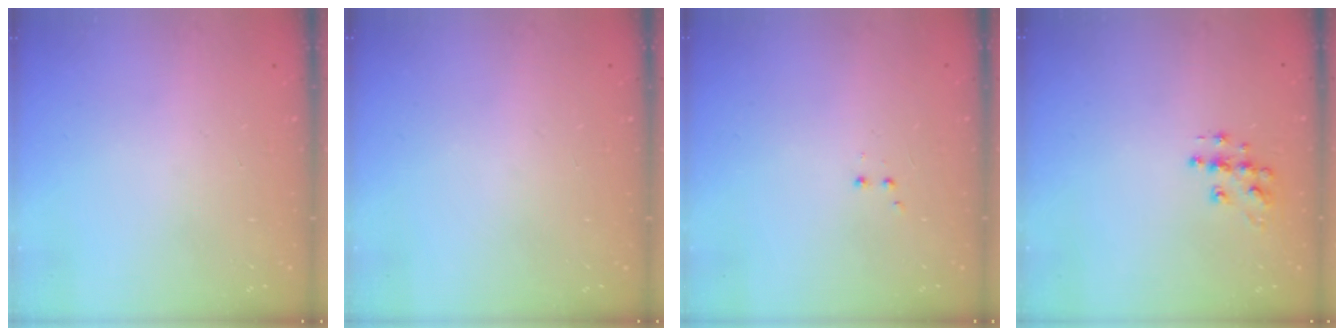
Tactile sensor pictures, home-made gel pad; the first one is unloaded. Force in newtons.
{"total": 0.0}
{"total": 2.0, "press": 1.8, "slide": 0.9}
{"total": 8.7, "press": 8.7, "slide": 0.5}